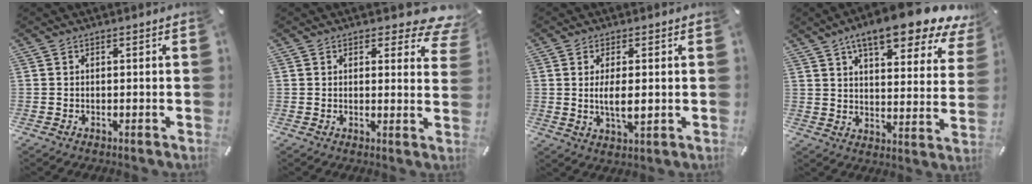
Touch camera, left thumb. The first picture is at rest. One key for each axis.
{"total": 6.2, "fx": 4.1, "fy": 3.0, "fz": 3.6, "tx": -0.031, "ty": -0.028, "tz": 0.066}
{"total": 6.2, "fx": 0.3, "fy": 2.1, "fz": 5.8, "tx": -0.105, "ty": -0.010, "tz": -0.002}
{"total": 14.7, "fx": 10.7, "fy": 4.7, "fz": 8.8, "tx": -0.131, "ty": -0.073, "tz": 0.175}